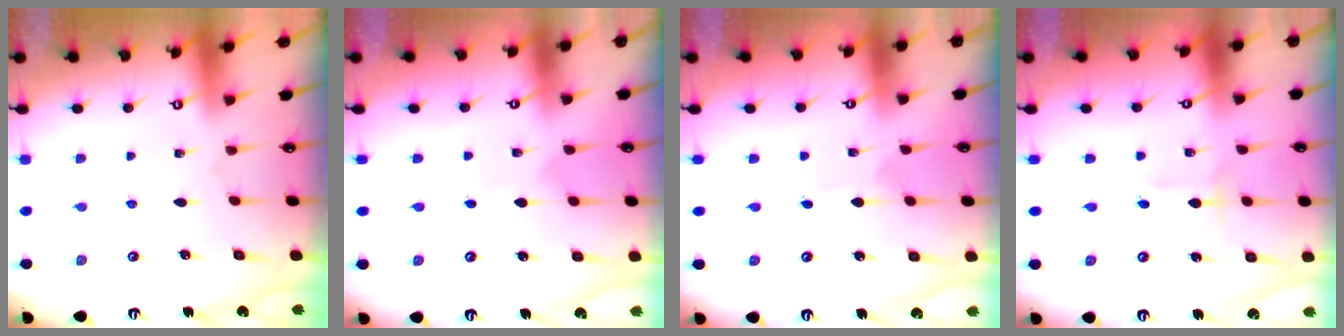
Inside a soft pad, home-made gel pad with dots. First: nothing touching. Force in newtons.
{"total": 3.0, "press": 3.0, "slide": 0.3}
{"total": 1.5, "press": 1.5, "slide": 0.1}
{"total": 2.3, "press": 2.3, "slide": 0.1}